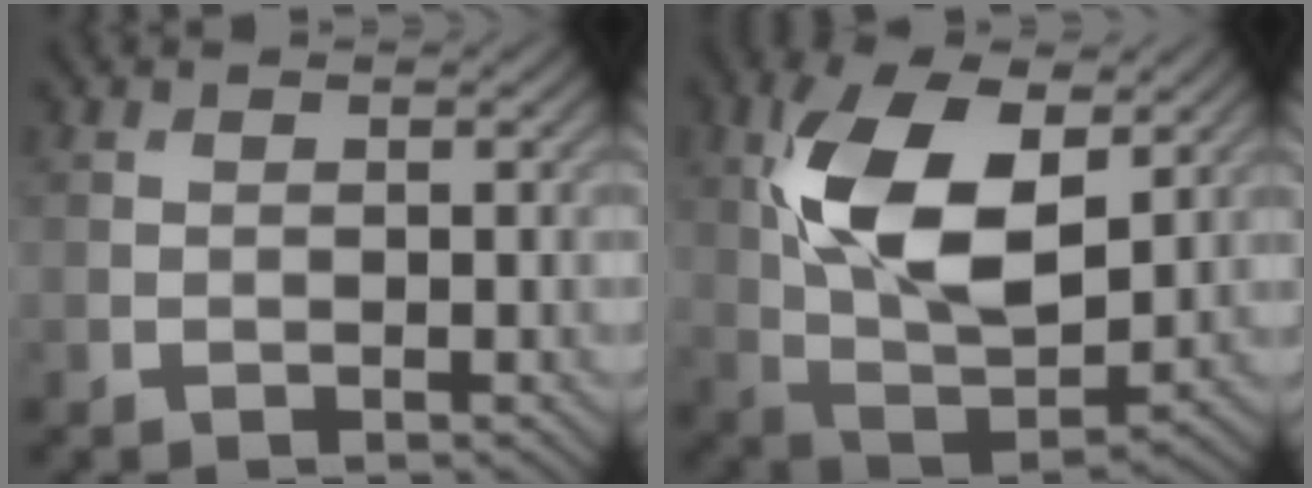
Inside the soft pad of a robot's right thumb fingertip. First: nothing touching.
{"total": 13.4, "force": [3.8, 7.0, 10.8], "torque": [-0.226, 0.004, 0.072]}